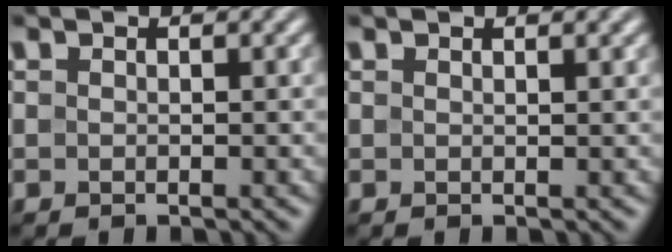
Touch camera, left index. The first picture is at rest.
{"total": 1.1, "force": [0.8, 0.3, 0.7], "torque": [-0.004, 0.003, 0.010]}